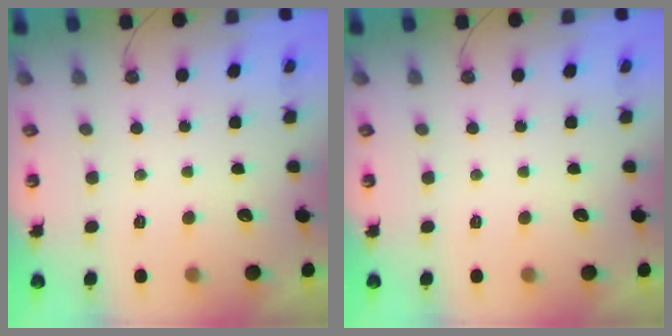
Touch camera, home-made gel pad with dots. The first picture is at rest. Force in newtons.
{"total": 0.0}